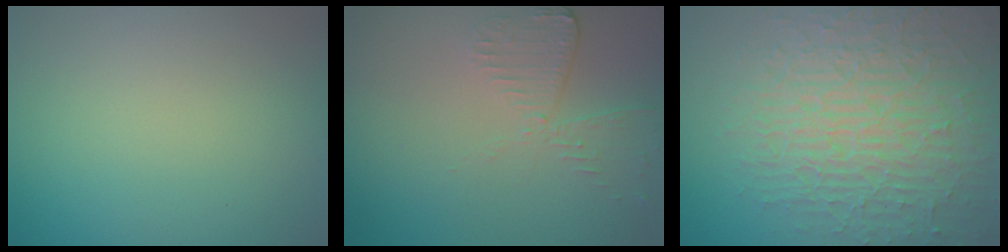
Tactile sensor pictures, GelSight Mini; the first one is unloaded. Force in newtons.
{"total": 2.6, "press": 2.3, "slide": 1.2}
{"total": 9.0, "press": 6.1, "slide": 6.6}